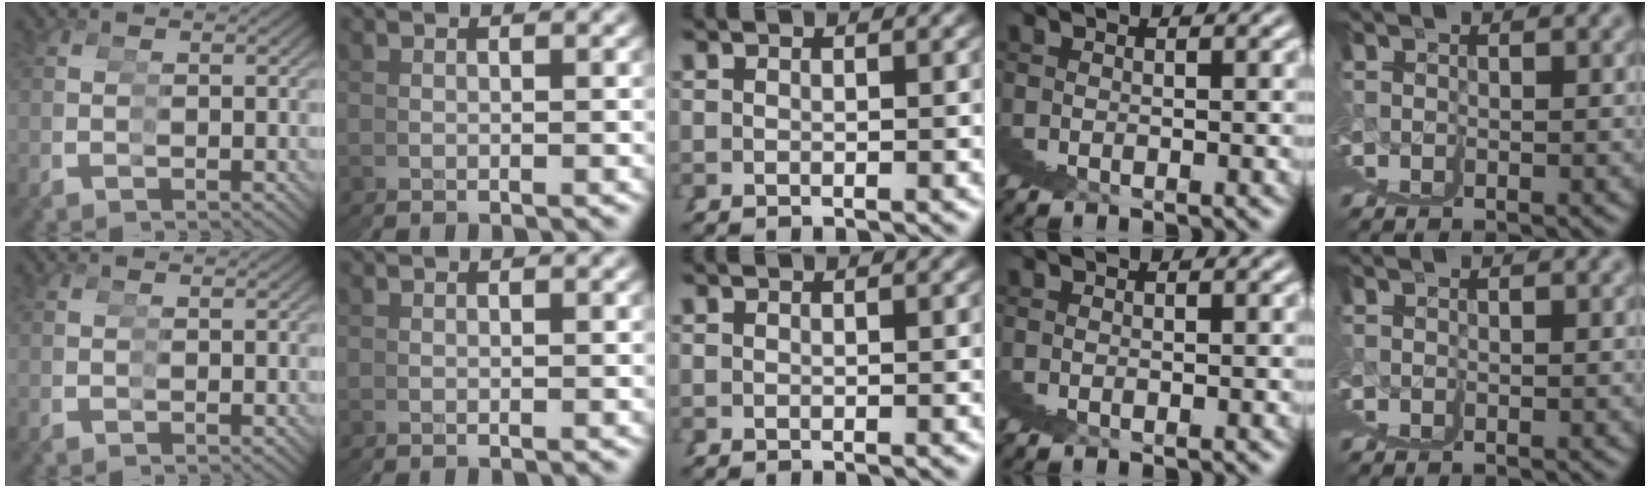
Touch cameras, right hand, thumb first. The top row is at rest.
{}